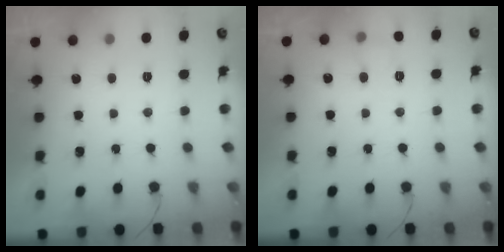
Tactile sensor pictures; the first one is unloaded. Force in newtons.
{"total": 4.5, "press": 4.3, "slide": 1.3}